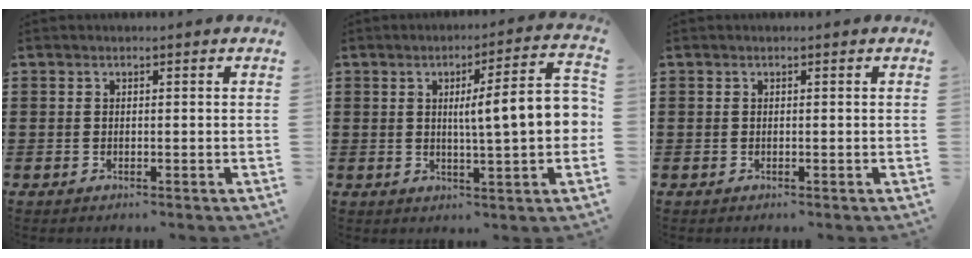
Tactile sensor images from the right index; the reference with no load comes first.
{"total": 10.0, "force": [0.7, 1.2, 9.9], "torque": [-0.152, -0.005, 0.002]}
{"total": 0.0}